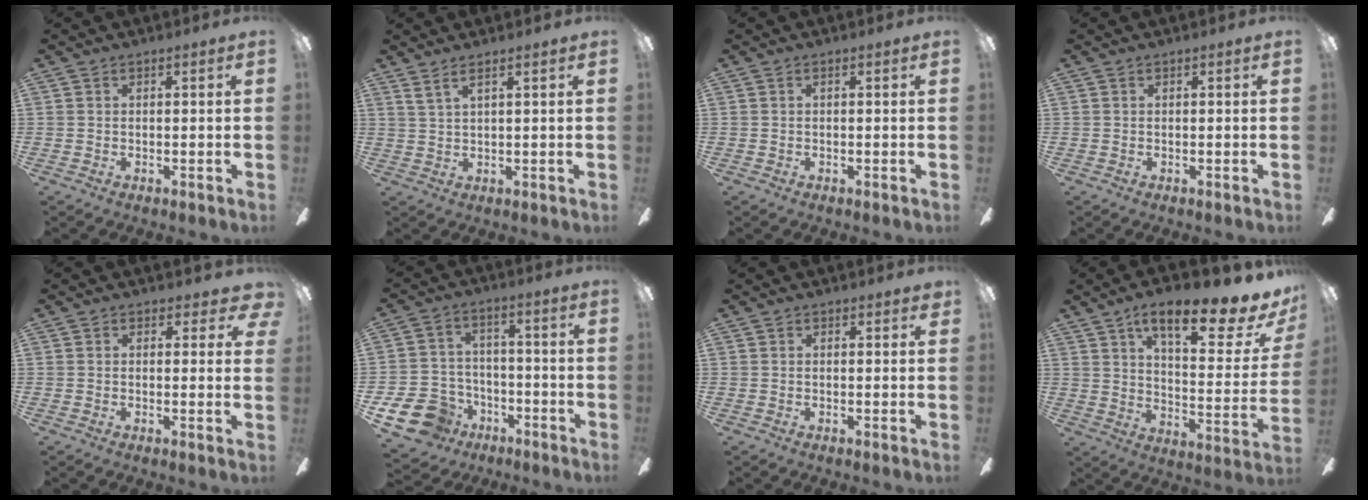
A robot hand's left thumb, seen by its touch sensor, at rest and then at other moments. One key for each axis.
{"total": 2.6, "fx": 2.0, "fy": 0.1, "fz": 1.7, "tx": -0.038, "ty": -0.002, "tz": 0.036}
{"total": 0.0}
{"total": 0.0}
{"total": 2.5, "fx": 1.4, "fy": 1.6, "fz": 1.3, "tx": -0.002, "ty": -0.006, "tz": 0.023}
{"total": 13.4, "fx": -7.4, "fy": 9.8, "fz": 5.4, "tx": -0.134, "ty": 0.049, "tz": -0.128}
{"total": 0.8, "fx": 0.6, "fy": 0.5, "fz": 0.2, "tx": 0.011, "ty": -0.004, "tz": 0.007}
{"total": 18.4, "fx": 12.5, "fy": 5.4, "fz": 12.3, "tx": -0.186, "ty": -0.083, "tz": 0.200}